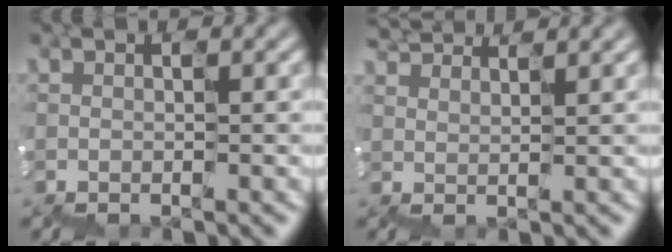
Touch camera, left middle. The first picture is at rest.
{"total": 3.1, "force": [3.0, 0.0, -0.4], "torque": [-0.006, 0.013, 0.051]}